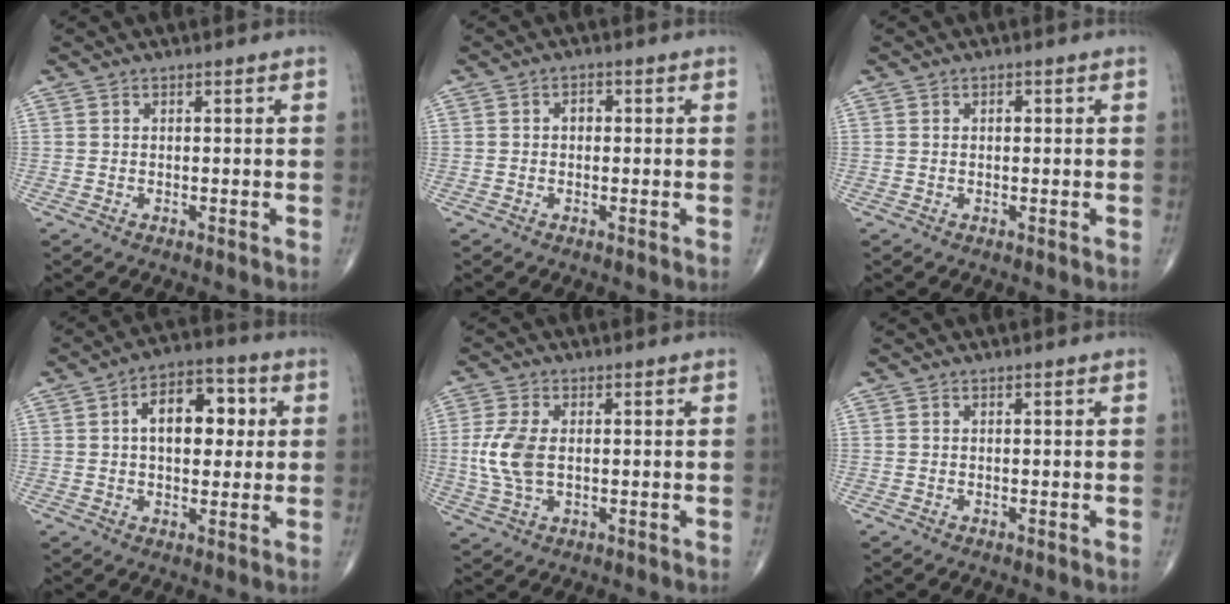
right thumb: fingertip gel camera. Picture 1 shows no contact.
{"total": 1.6, "force": [0.0, 1.1, 1.1], "torque": [-0.011, 0.006, -0.004]}
{"total": 1.0, "force": [0.2, 0.6, 0.8], "torque": [-0.012, 0.003, 0.004]}
{"total": 11.8, "force": [2.2, 6.9, 9.3], "torque": [-0.109, 0.017, 0.027]}
{"total": 7.7, "force": [0.2, 4.3, 6.3], "torque": [-0.151, -0.001, 0.005]}
{"total": 0.0}